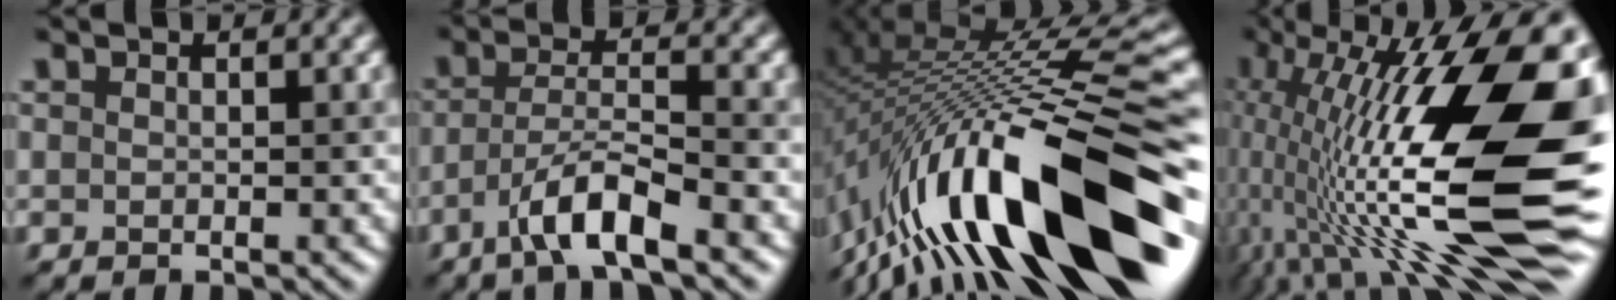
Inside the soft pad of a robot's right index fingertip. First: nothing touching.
{"total": 5.0, "force": [-2.9, 0.8, 4.0], "torque": [-0.071, 0.007, -0.059]}
{"total": 18.3, "force": [-6.8, 4.9, 16.3], "torque": [-0.244, 0.043, -0.136]}
{"total": 20.0, "force": [-0.3, 7.7, 18.4], "torque": [-0.323, 0.005, -0.016]}